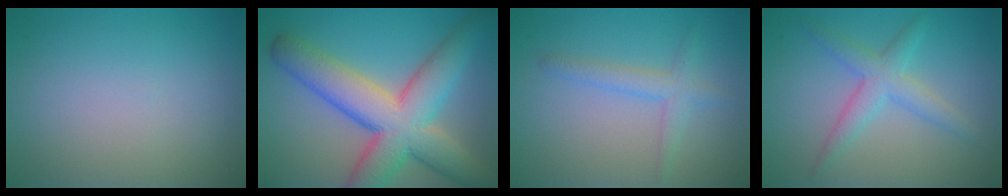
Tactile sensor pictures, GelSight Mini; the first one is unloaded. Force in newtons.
{"total": 10.7, "press": 10.7, "slide": 0.6}
{"total": 2.3, "press": 2.3, "slide": 0.1}
{"total": 3.1, "press": 3.1, "slide": 0.1}